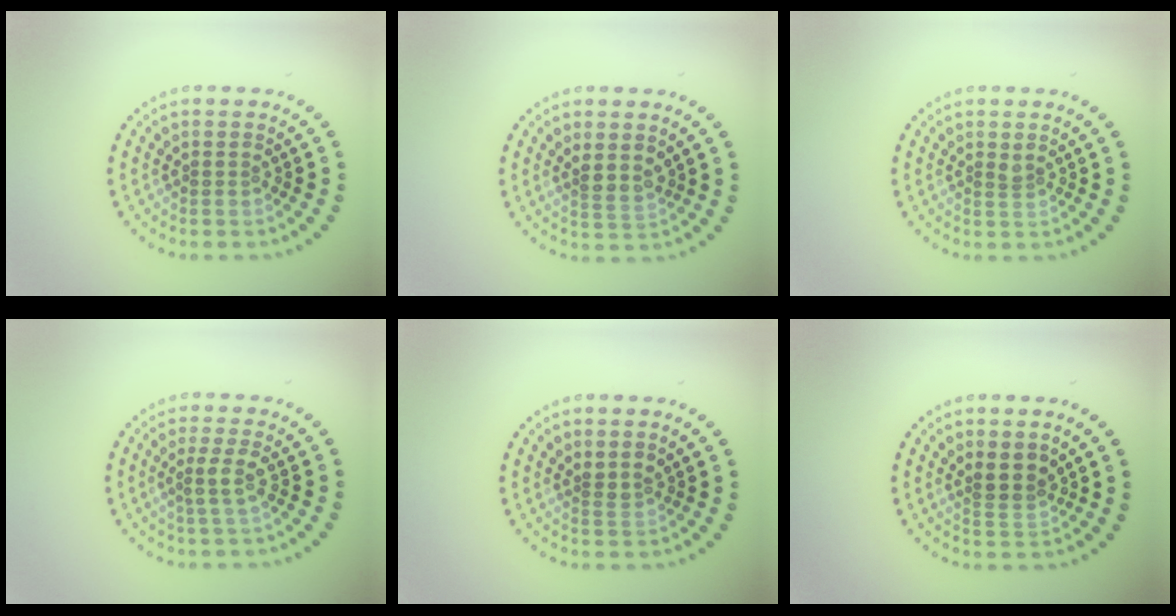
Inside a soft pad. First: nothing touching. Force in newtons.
{"total": 2.0, "press": 1.6, "slide": 1.2}
{"total": 0.8, "press": 0.5, "slide": 0.6}
{"total": 2.0, "press": 1.5, "slide": 1.3}
{"total": 1.0, "press": 0.6, "slide": 0.7}
{"total": 1.8, "press": 1.4, "slide": 1.1}